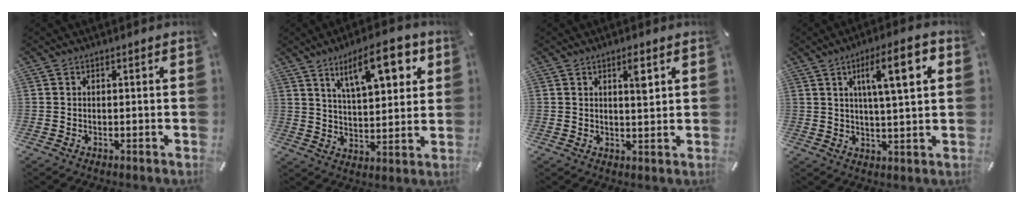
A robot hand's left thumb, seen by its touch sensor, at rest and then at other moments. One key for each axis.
{"total": 14.4, "fx": 7.6, "fy": 5.9, "fz": 10.7, "tx": -0.156, "ty": -0.025, "tz": 0.123}
{"total": 4.3, "fx": 2.0, "fy": 1.1, "fz": 3.7, "tx": -0.055, "ty": -0.007, "tz": 0.026}
{"total": 12.4, "fx": 4.5, "fy": 2.7, "fz": 11.2, "tx": -0.187, "ty": 0.000, "tz": 0.066}